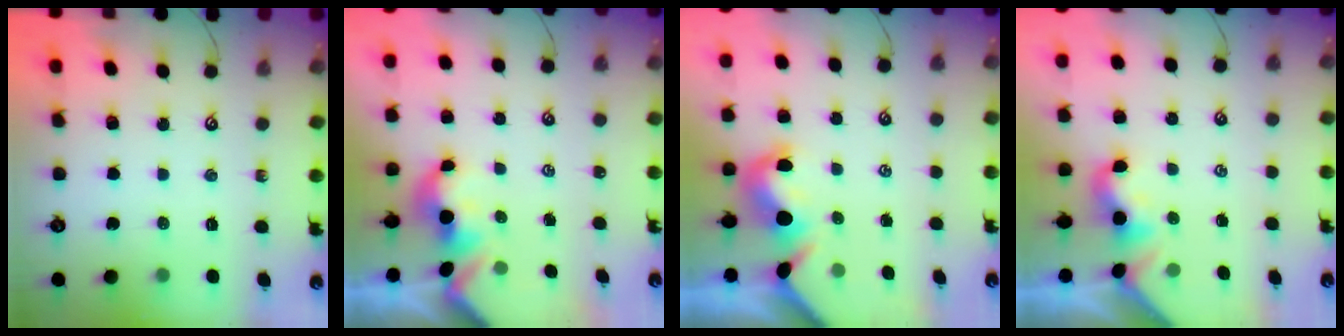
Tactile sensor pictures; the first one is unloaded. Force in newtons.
{"total": 1.7, "press": 1.6, "slide": 0.2}
{"total": 2.1, "press": 1.9, "slide": 1.0}
{"total": 2.1, "press": 2.1, "slide": 0.5}